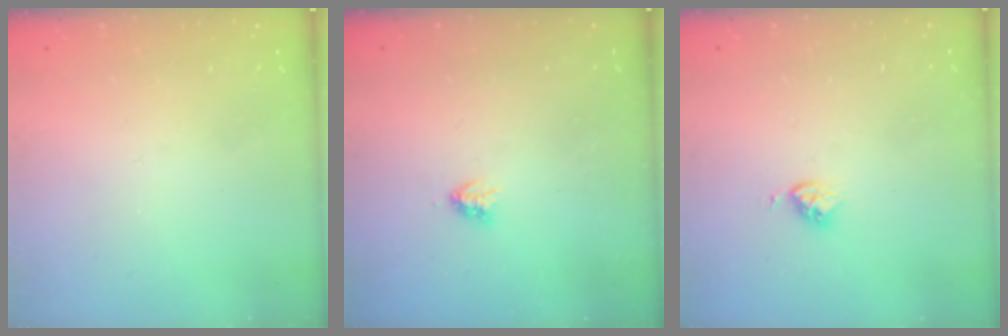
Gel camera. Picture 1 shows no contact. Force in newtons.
{"total": 2.9, "press": 2.9, "slide": 0.5}
{"total": 3.9, "press": 3.8, "slide": 0.4}